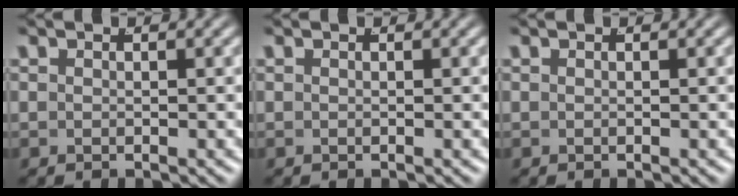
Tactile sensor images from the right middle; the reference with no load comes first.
{"total": 0.0}
{"total": 0.0}